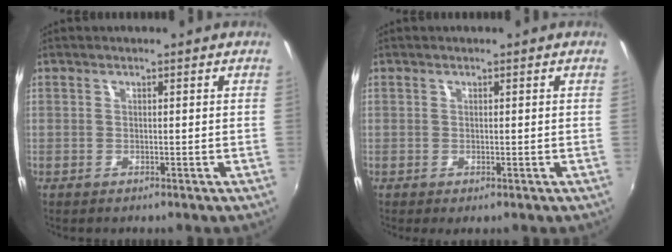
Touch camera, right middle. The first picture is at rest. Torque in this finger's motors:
{"motor_torque": [0.34, -0.34, 0.15, 0.04]}